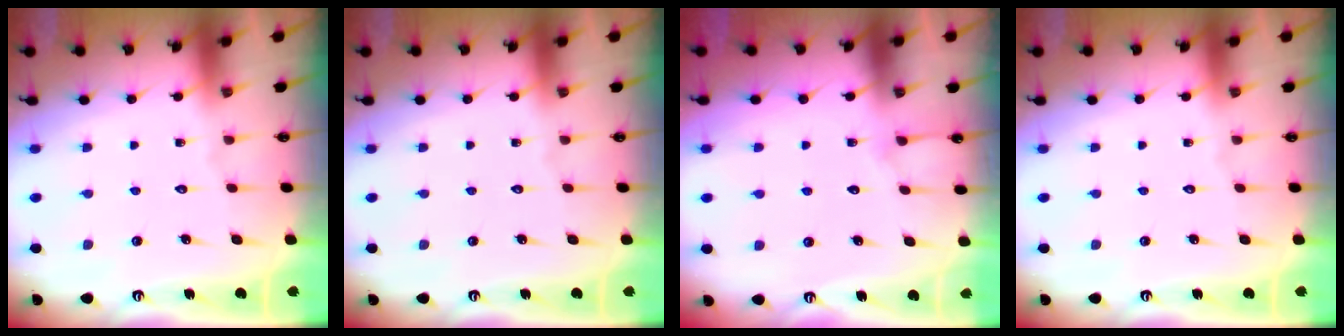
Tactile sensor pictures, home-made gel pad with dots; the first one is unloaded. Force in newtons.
{"total": 0.0}
{"total": 3.9, "press": 3.9, "slide": 0.5}
{"total": 0.0}